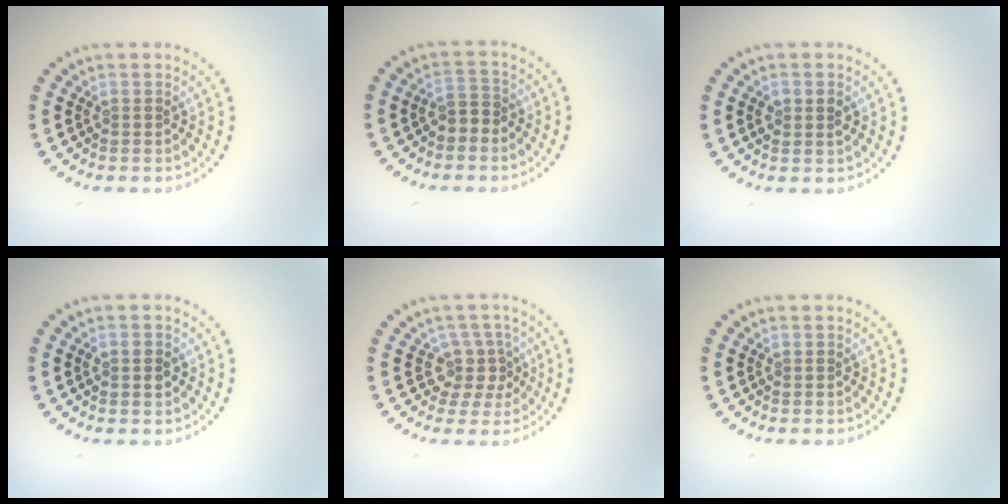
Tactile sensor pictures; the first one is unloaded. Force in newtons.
{"total": 1.8, "press": 1.6, "slide": 0.9}
{"total": 1.5, "press": 1.5, "slide": 0.4}
{"total": 1.4, "press": 1.4, "slide": 0.1}
{"total": 2.8, "press": 2.2, "slide": 1.8}
{"total": 0.0}